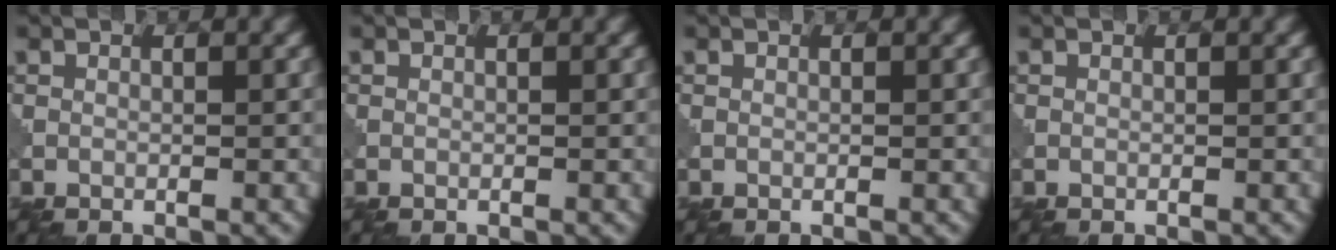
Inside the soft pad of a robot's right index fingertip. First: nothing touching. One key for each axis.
{"total": 0.0}
{"total": 0.0}
{"total": 0.0}